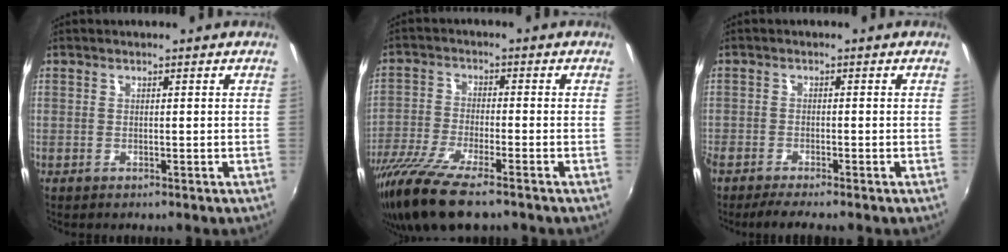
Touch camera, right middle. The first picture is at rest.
{"total": 13.2, "force": [-9.7, 2.6, 8.6], "torque": [-0.193, -0.050, -0.185]}
{"total": 4.1, "force": [-3.6, 0.1, 1.9], "torque": [-0.056, -0.018, -0.066]}